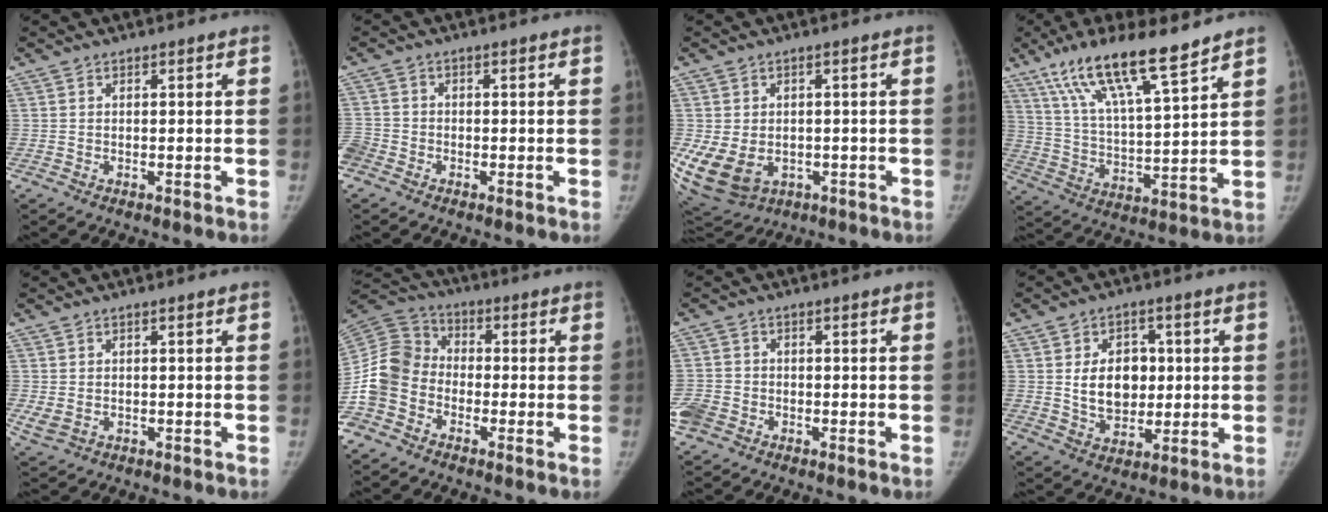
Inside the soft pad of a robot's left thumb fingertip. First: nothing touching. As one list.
[{"total": 5.8, "force": [-3.2, 4.4, 2.1], "torque": [-0.066, 0.006, -0.066]}, {"total": 13.5, "force": [-3.1, 10.4, 8.1], "torque": [-0.180, -0.001, -0.025]}, {"total": 16.8, "force": [11.6, 2.6, 11.8], "torque": [-0.204, -0.050, 0.217]}, {"total": 2.7, "force": [-0.1, 1.7, 2.1], "torque": [-0.048, -0.001, 0.005]}, {"total": 11.8, "force": [-4.3, 9.5, 5.5], "torque": [-0.111, 0.043, -0.099]}, {"total": 5.9, "force": [-2.4, 4.9, 2.2], "torque": [-0.059, 0.013, -0.044]}, {"total": 9.8, "force": [1.3, 7.2, 6.5], "torque": [-0.068, -0.008, 0.029]}]